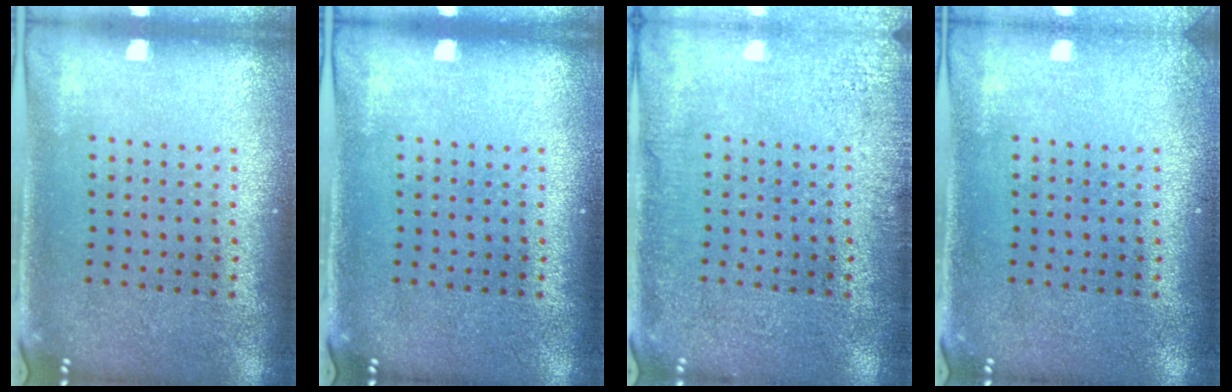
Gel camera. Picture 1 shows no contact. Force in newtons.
{"total": 0.0}
{"total": 2.5, "press": 2.4, "slide": 0.5}
{"total": 1.0, "press": 1.0, "slide": 0.1}